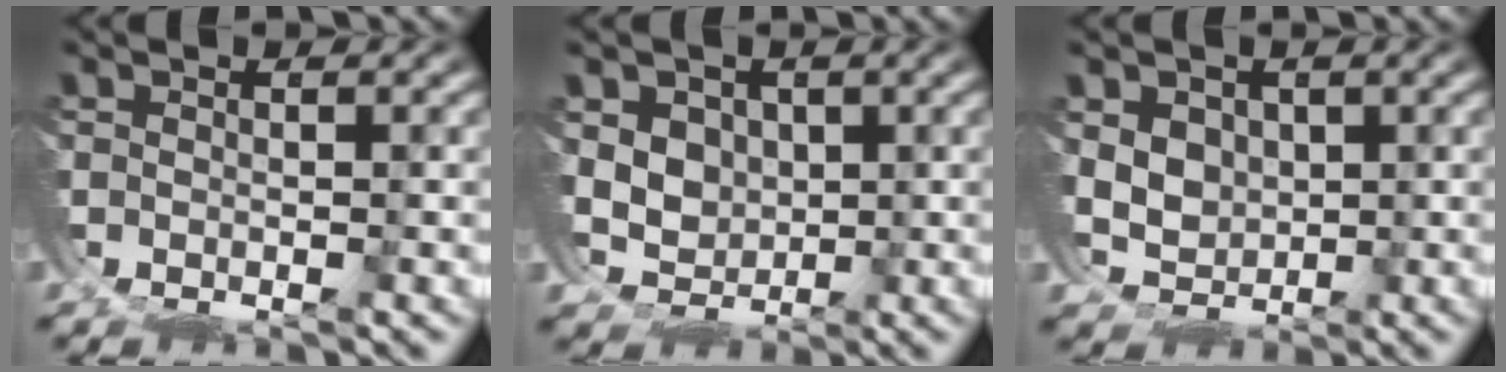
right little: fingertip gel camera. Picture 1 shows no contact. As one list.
[{"total": 6.4, "force": [0.3, 6.0, 2.4], "torque": [-0.061, -0.022, 0.011]}, {"total": 5.5, "force": [0.2, 5.2, 2.0], "torque": [-0.059, -0.020, 0.013]}]